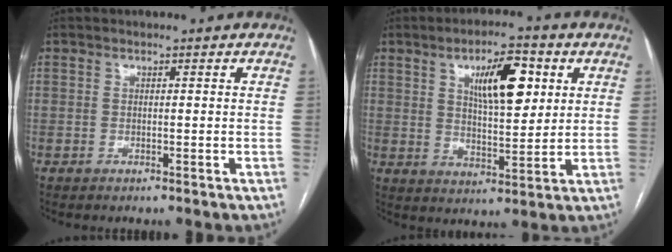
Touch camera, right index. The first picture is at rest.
{"total": 10.6, "force": [3.9, 3.4, 9.2], "torque": [-0.149, 0.008, 0.069]}